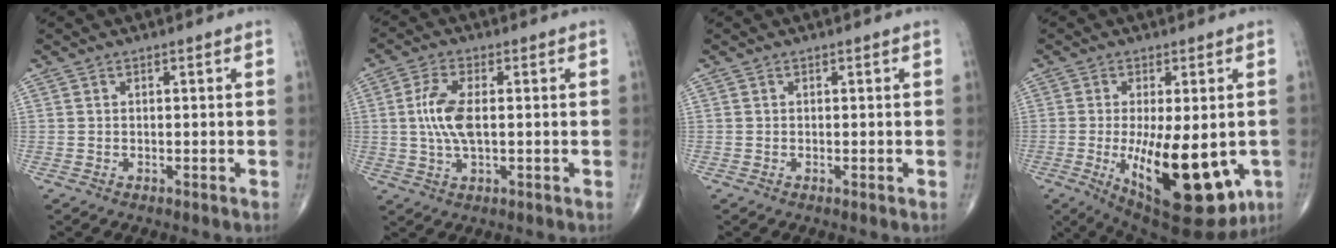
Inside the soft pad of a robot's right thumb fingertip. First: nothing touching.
{"total": 7.4, "force": [0.3, 3.1, 6.7], "torque": [-0.153, 0.003, 0.004]}
{"total": 0.0}
{"total": 19.5, "force": [-4.8, 7.7, 17.3], "torque": [-0.244, -0.029, -0.047]}